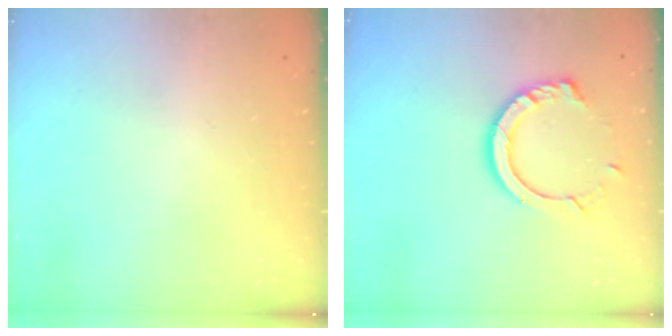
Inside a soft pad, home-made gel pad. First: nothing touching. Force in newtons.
{"total": 11.2, "press": 11.2, "slide": 1.0}